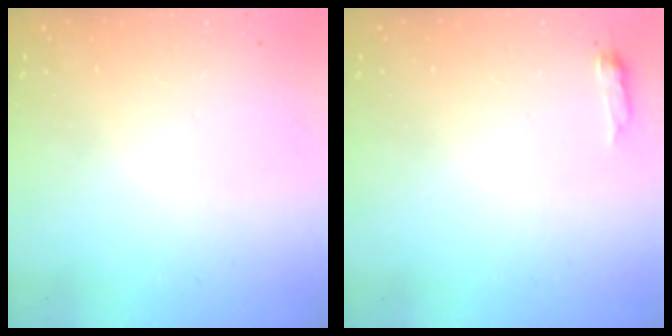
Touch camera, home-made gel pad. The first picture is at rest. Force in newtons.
{"total": 3.4, "press": 3.3, "slide": 0.5}